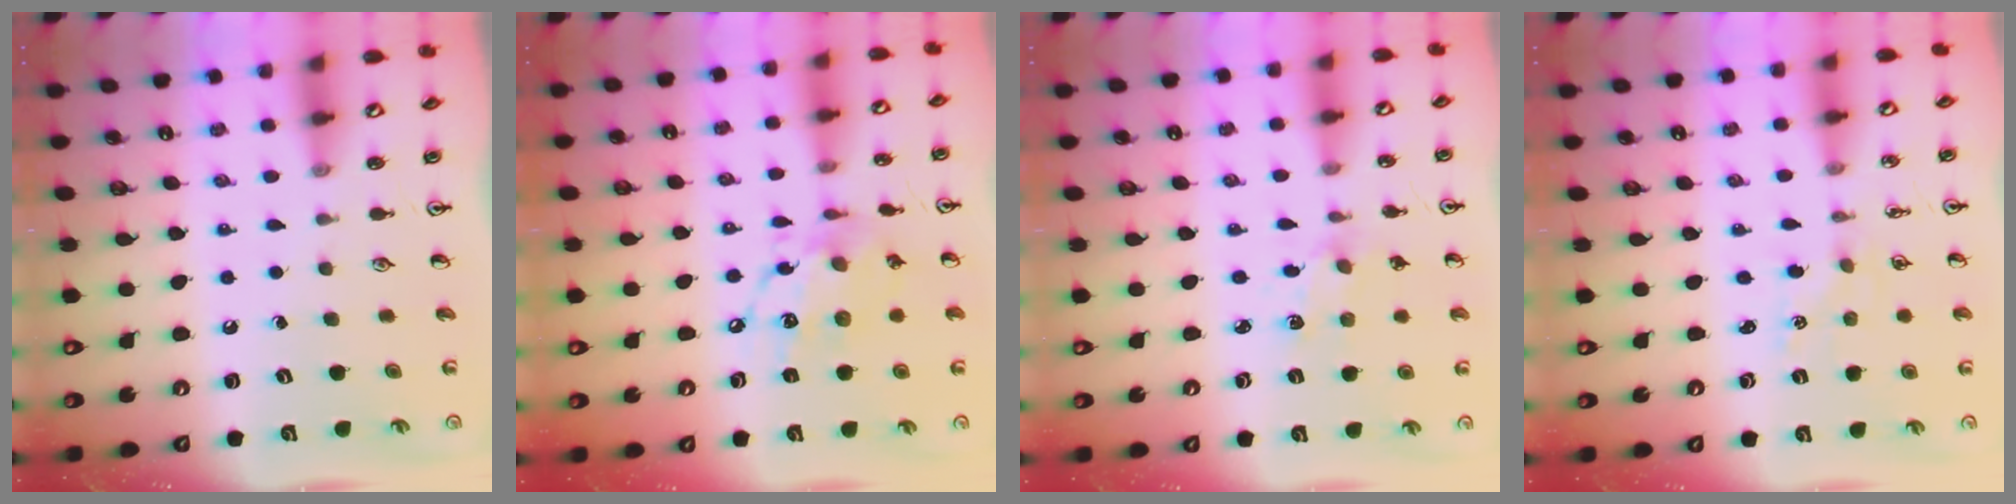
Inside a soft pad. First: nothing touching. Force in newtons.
{"total": 12.6, "press": 12.6, "slide": 0.8}
{"total": 2.1, "press": 2.0, "slide": 0.3}
{"total": 0.8, "press": 0.8, "slide": 0.1}